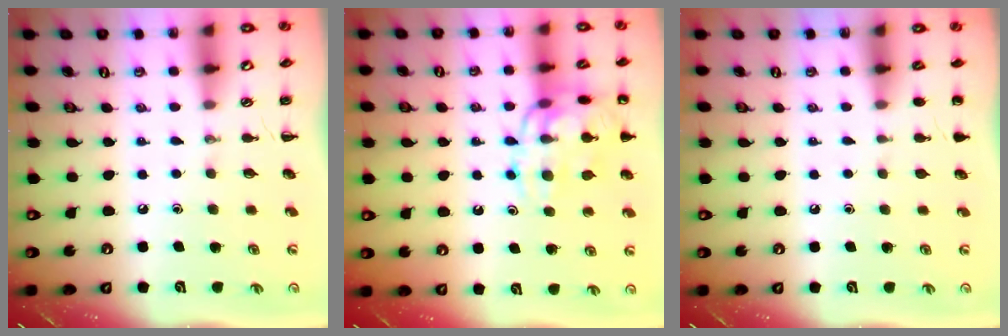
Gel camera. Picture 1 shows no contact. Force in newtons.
{"total": 15.3, "press": 15.1, "slide": 2.2}
{"total": 1.1, "press": 1.0, "slide": 0.2}